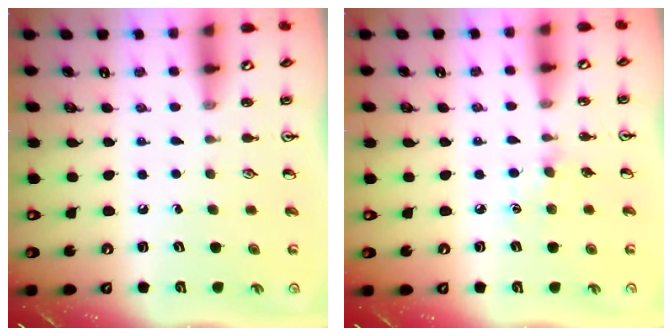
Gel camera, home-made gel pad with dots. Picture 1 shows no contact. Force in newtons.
{"total": 4.5, "press": 4.4, "slide": 0.6}